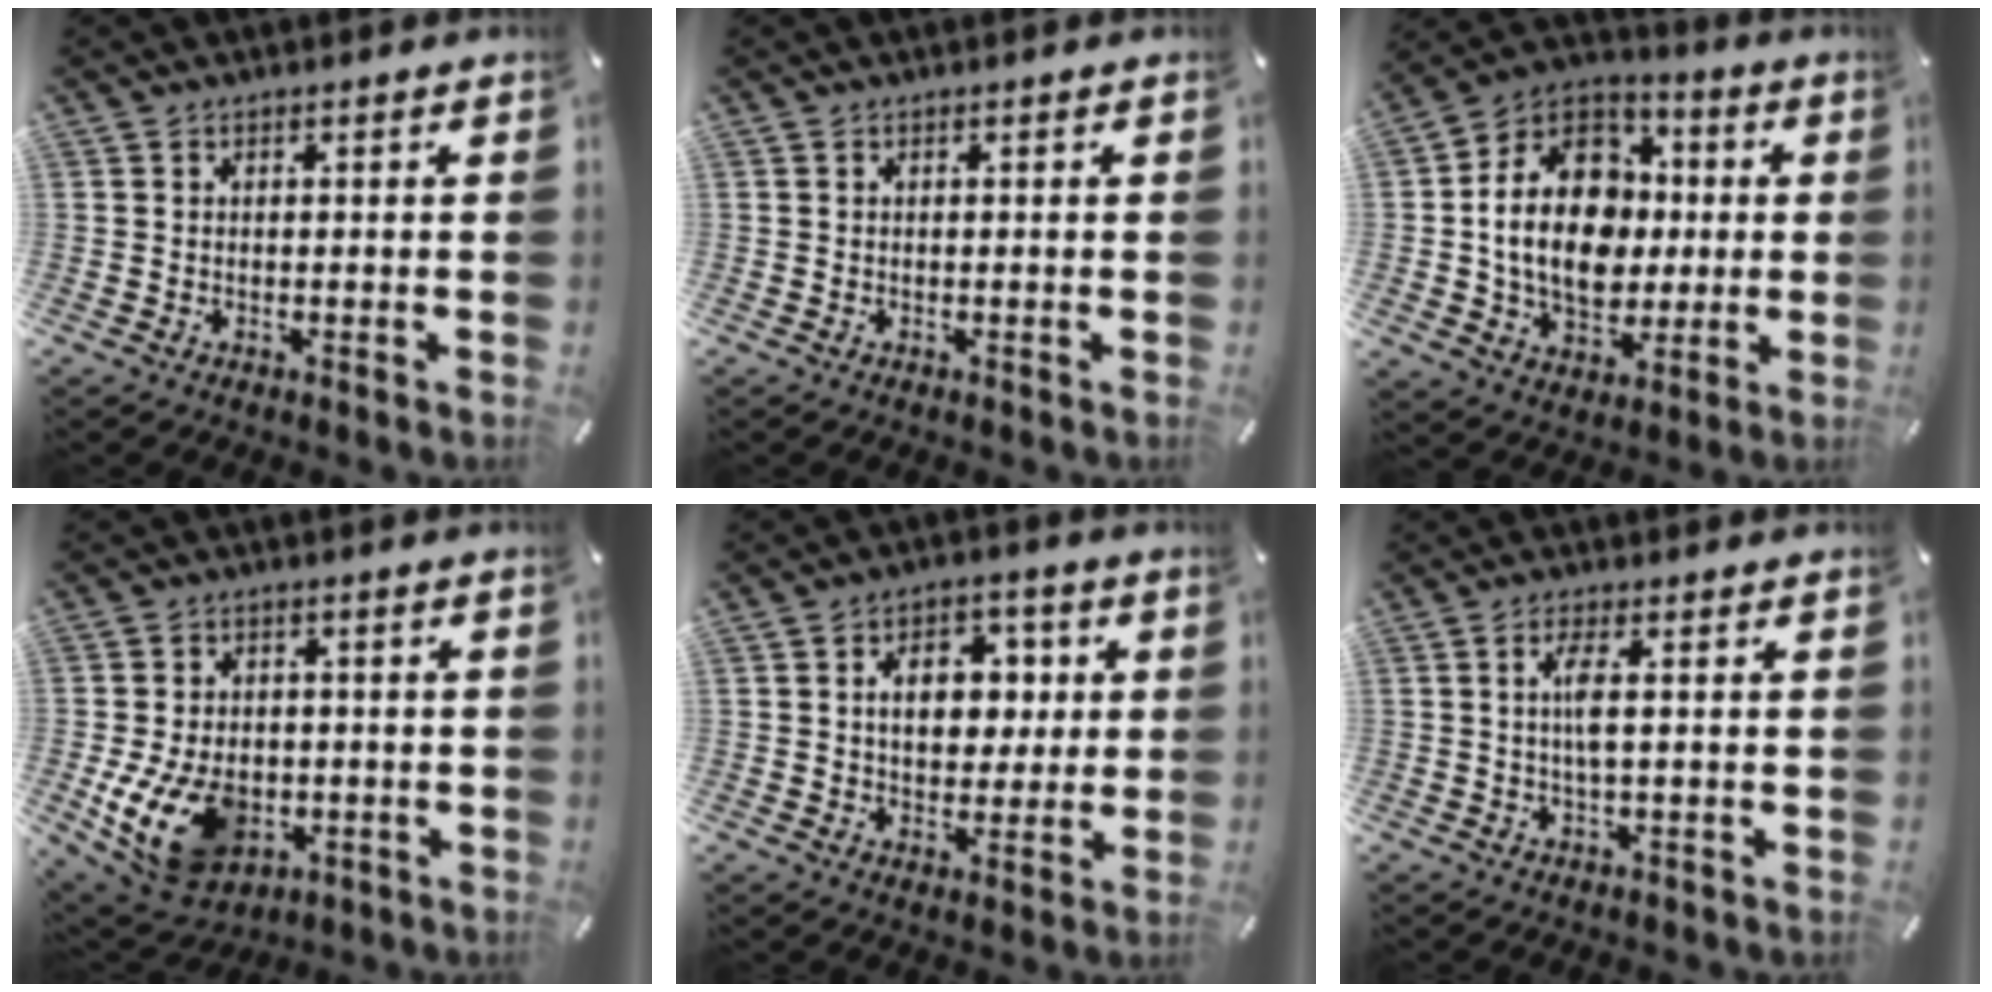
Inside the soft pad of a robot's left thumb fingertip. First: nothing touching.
{"total": 0.0}
{"total": 18.2, "force": [-1.2, 14.8, 10.6], "torque": [-0.218, 0.009, -0.022]}
{"total": 14.4, "force": [-3.8, 10.5, 9.2], "torque": [-0.186, 0.013, -0.062]}
{"total": 10.6, "force": [1.8, 7.9, 6.9], "torque": [-0.092, 0.004, 0.027]}
{"total": 4.6, "force": [0.5, 0.8, 4.5], "torque": [-0.094, -0.004, 0.002]}